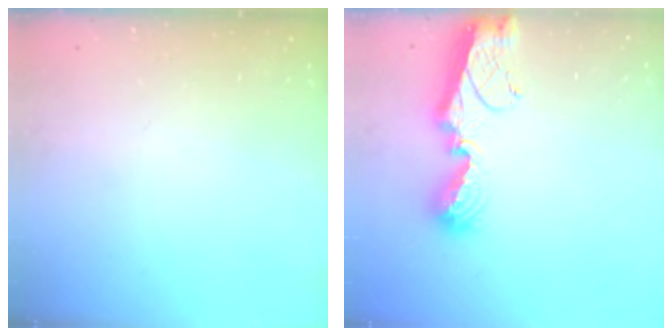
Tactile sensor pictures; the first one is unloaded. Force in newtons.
{"total": 11.7, "press": 11.6, "slide": 1.1}